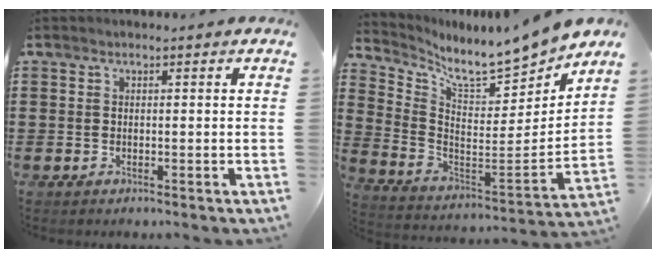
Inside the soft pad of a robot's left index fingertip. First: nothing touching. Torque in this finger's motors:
{"motor_torque": [1.11, -0.76, 0.41, 0.12]}